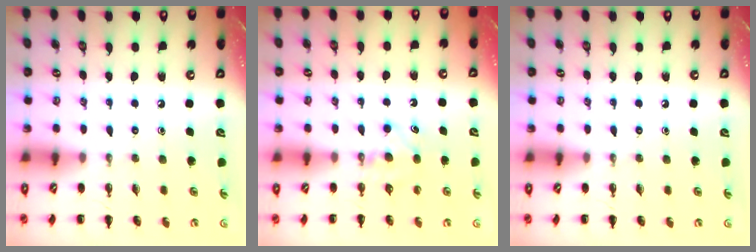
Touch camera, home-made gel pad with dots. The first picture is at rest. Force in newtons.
{"total": 4.6, "press": 4.4, "slide": 1.5}
{"total": 0.0}